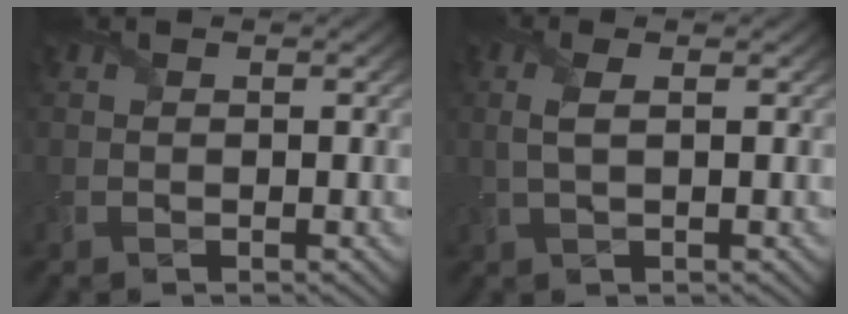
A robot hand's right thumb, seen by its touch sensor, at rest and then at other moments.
{"total": 2.5, "force": [0.3, 0.5, 2.4], "torque": [-0.064, 0.005, 0.007]}